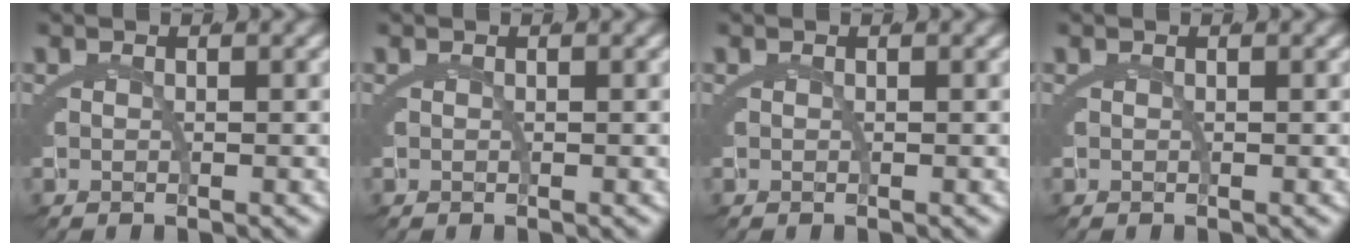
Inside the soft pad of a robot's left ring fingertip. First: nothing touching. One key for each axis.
{"total": 0.0}
{"total": 0.0}
{"total": 0.0}